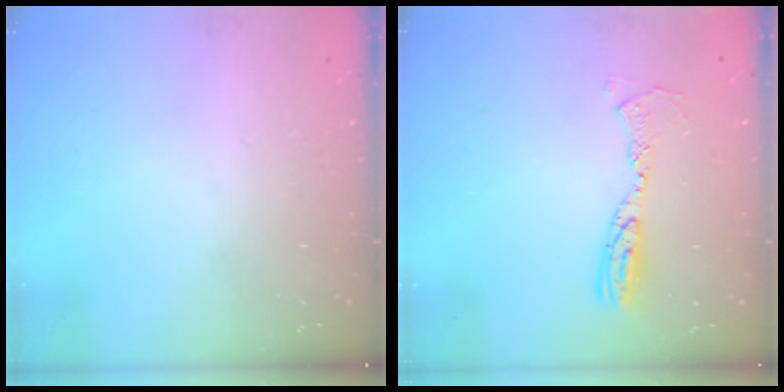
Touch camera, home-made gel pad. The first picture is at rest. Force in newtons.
{"total": 10.1, "press": 10.1, "slide": 0.6}